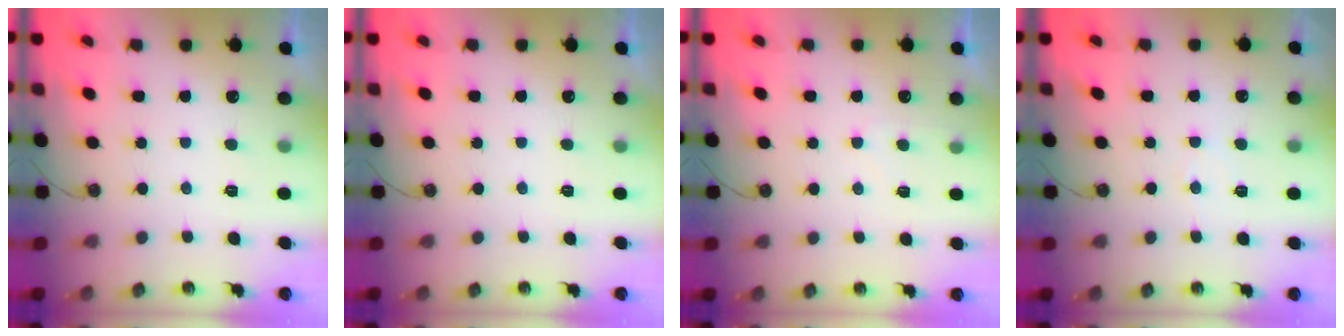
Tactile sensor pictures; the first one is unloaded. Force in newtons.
{"total": 0.0}
{"total": 3.3, "press": 3.3, "slide": 0.4}
{"total": 4.5, "press": 4.5, "slide": 0.5}